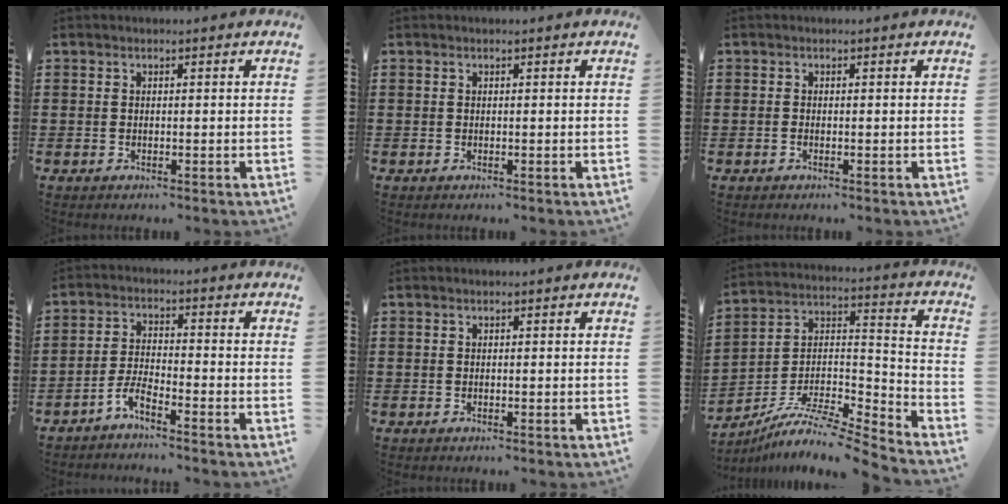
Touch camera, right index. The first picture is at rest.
{"total": 0.0}
{"total": 0.6, "force": [-0.4, 0.0, 0.4], "torque": [-0.009, -0.005, -0.008]}
{"total": 3.9, "force": [-3.5, 0.1, 1.6], "torque": [-0.047, -0.001, -0.074]}
{"total": 0.0}
{"total": 8.7, "force": [-7.8, 1.0, 3.6], "torque": [-0.066, 0.004, -0.158]}